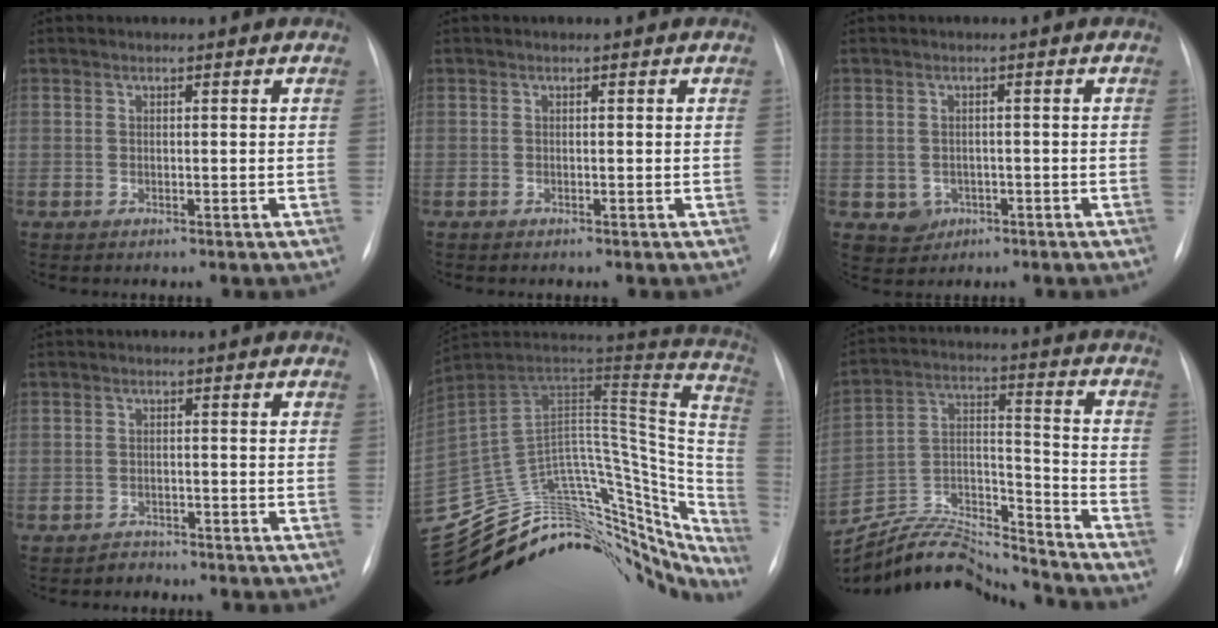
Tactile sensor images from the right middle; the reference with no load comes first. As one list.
[{"total": 0.0}, {"total": 3.3, "force": [-1.1, 3.0, 0.8], "torque": [-0.008, 0.005, -0.007]}, {"total": 1.7, "force": [-1.4, 0.6, -0.6], "torque": [0.011, -0.001, -0.025]}, {"total": 41.3, "force": [-33.1, 17.5, 17.5], "torque": [-0.227, 0.032, -0.410]}, {"total": 18.8, "force": [-18.5, 2.0, 3.3], "torque": [-0.068, 0.037, -0.307]}]